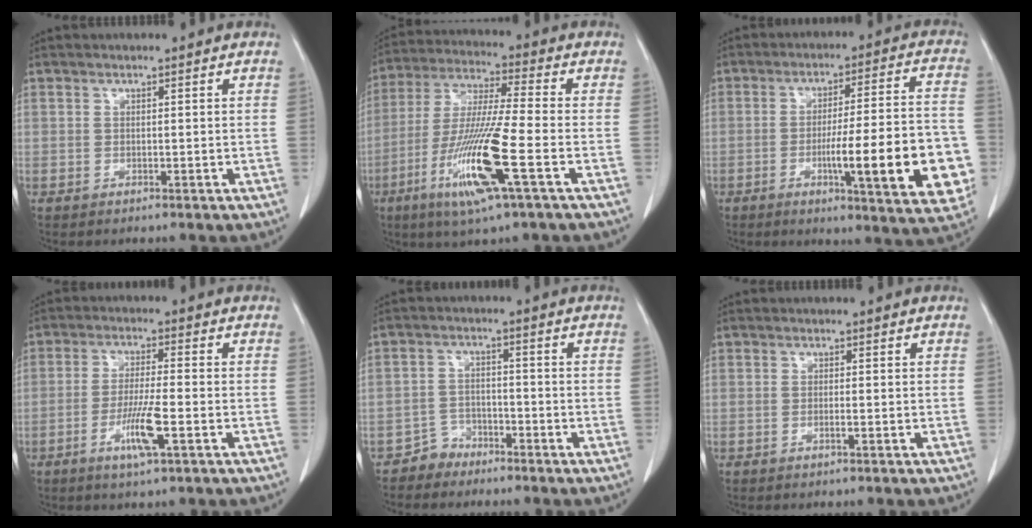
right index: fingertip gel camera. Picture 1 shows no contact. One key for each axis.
{"total": 15.1, "fx": -5.7, "fy": 0.0, "fz": 13.9, "tx": -0.288, "ty": -0.024, "tz": -0.111}
{"total": 18.0, "fx": -4.7, "fy": 2.3, "fz": 17.2, "tx": -0.191, "ty": 0.011, "tz": -0.057}
{"total": 6.7, "fx": -2.7, "fy": 0.1, "fz": 6.1, "tx": -0.119, "ty": -0.012, "tz": -0.051}
{"total": 3.4, "fx": -2.7, "fy": 2.1, "fz": -0.4, "tx": 0.006, "ty": 0.011, "tz": -0.049}
{"total": 0.7, "fx": -0.3, "fy": -0.1, "fz": 0.6, "tx": -0.014, "ty": 0.000, "tz": -0.005}